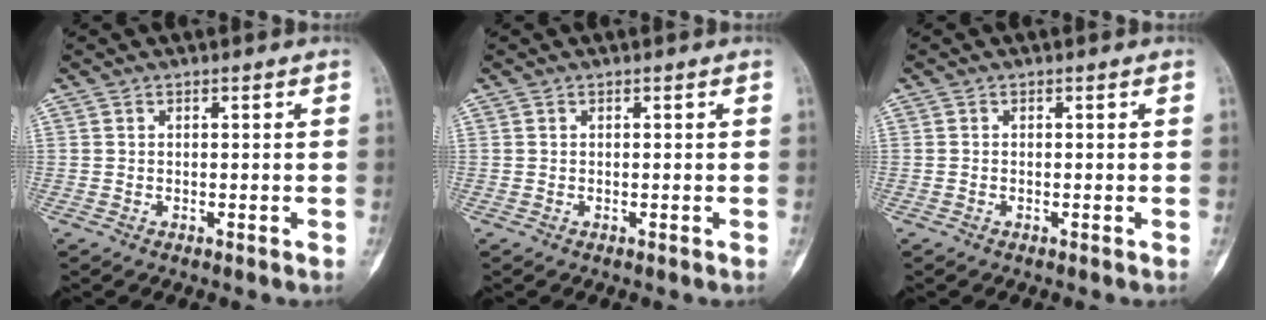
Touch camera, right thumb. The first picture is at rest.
{"total": 0.0}
{"total": 0.0}